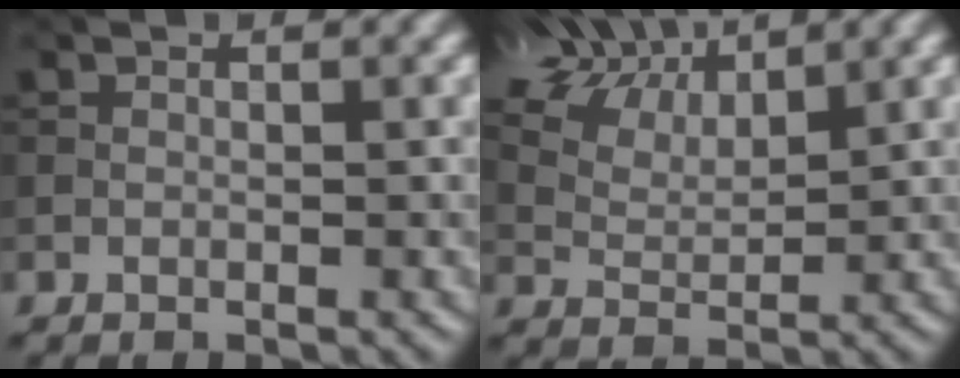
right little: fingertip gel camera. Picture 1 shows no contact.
{"total": 7.8, "force": [6.0, 3.3, 3.9], "torque": [-0.121, 0.020, 0.117]}